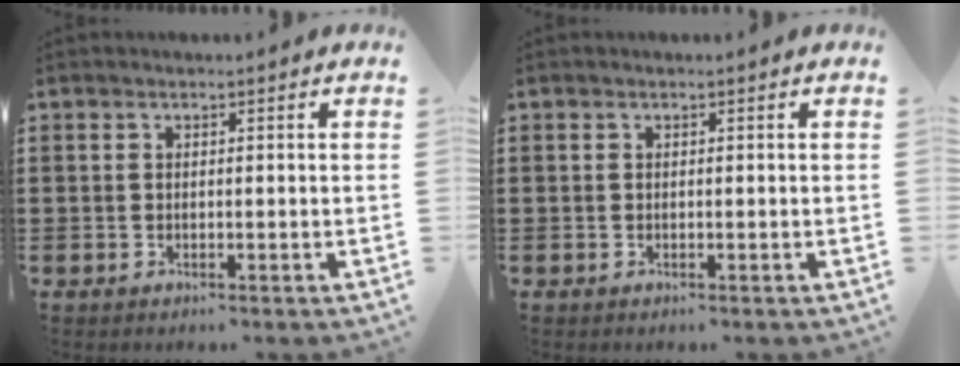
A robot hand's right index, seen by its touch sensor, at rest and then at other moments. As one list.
[{"total": 0.0}]